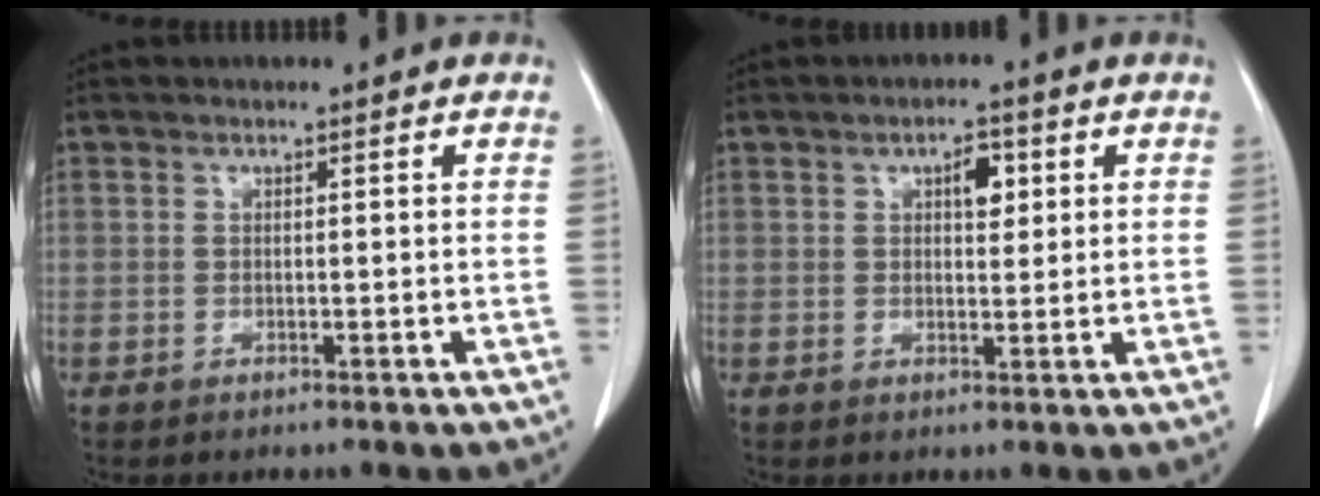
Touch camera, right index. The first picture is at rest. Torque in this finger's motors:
{"motor_torque": [0.05, 0.01, 0.03, 0.01]}